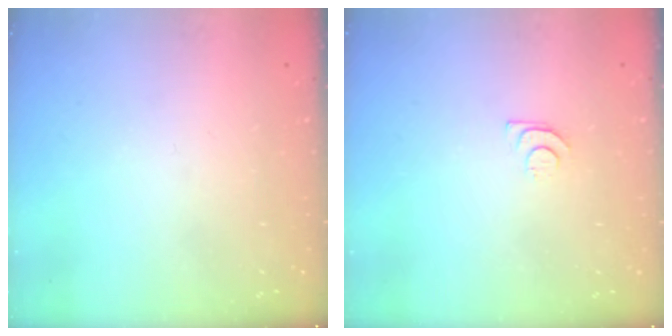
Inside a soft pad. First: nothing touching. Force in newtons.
{"total": 4.1, "press": 4.1, "slide": 0.5}